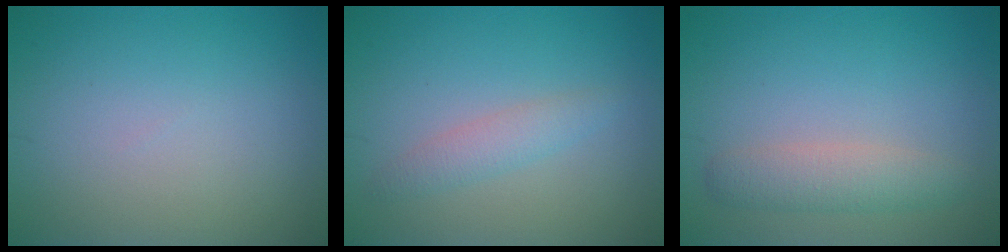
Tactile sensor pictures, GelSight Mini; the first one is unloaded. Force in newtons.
{"total": 1.8, "press": 1.8, "slide": 0.0}
{"total": 2.7, "press": 2.7, "slide": 0.1}